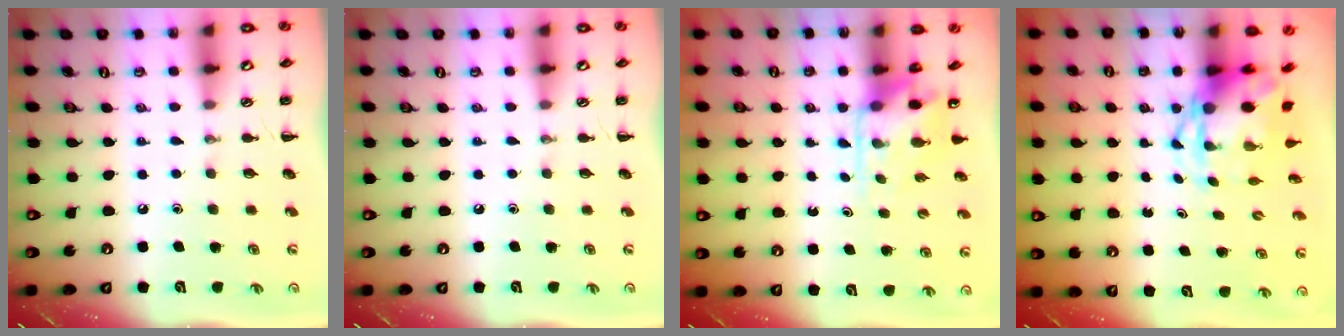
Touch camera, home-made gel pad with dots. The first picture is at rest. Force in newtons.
{"total": 0.0}
{"total": 4.2, "press": 4.2, "slide": 0.6}
{"total": 4.8, "press": 4.6, "slide": 1.2}